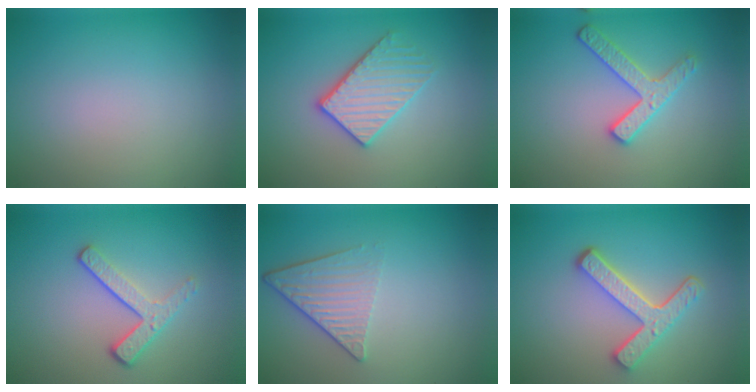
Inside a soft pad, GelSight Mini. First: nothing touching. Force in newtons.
{"total": 3.4, "press": 3.1, "slide": 1.2}
{"total": 2.6, "press": 2.6, "slide": 0.4}
{"total": 3.3, "press": 2.3, "slide": 2.3}
{"total": 3.6, "press": 2.6, "slide": 2.4}
{"total": 4.5, "press": 3.4, "slide": 2.9}